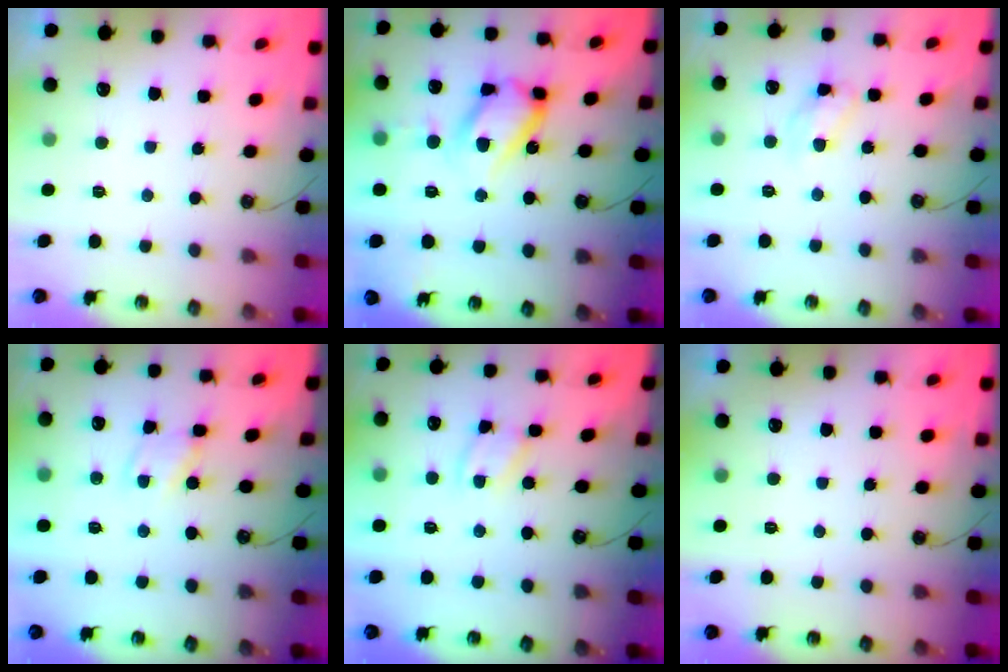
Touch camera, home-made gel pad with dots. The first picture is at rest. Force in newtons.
{"total": 15.8, "press": 15.8, "slide": 1.4}
{"total": 9.8, "press": 9.8, "slide": 0.7}
{"total": 1.8, "press": 1.8, "slide": 0.2}
{"total": 2.5, "press": 2.5, "slide": 0.1}
{"total": 0.0}